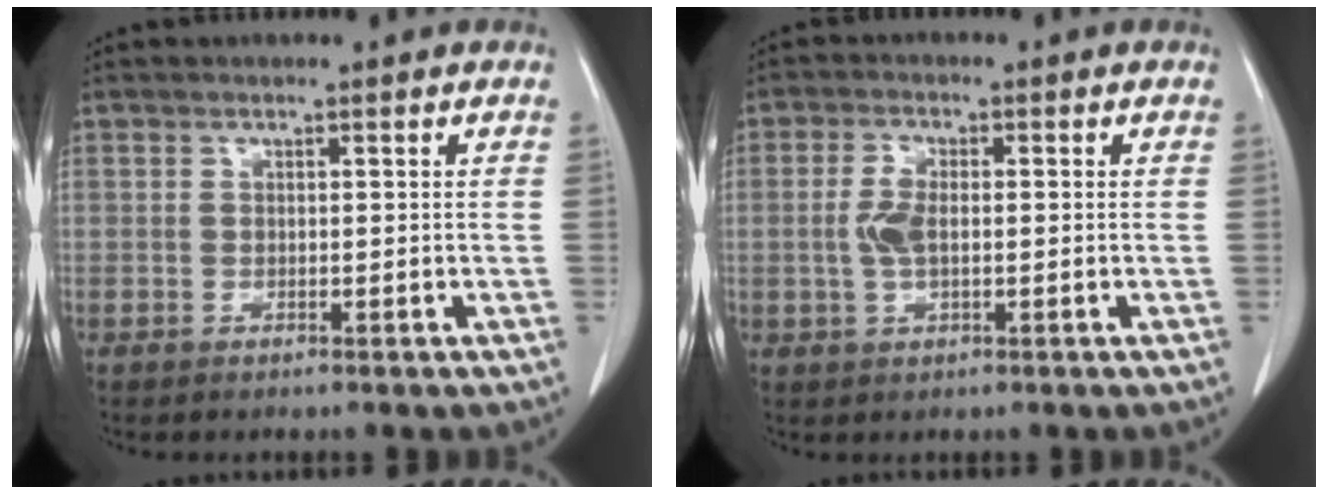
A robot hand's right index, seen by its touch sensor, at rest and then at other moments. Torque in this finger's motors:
{"motor_torque": [0.08, 0.00, 0.06, 0.05]}